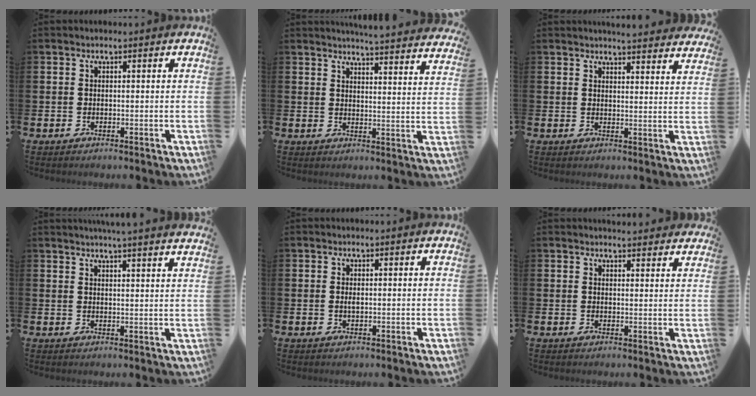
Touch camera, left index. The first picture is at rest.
{"total": 5.0, "force": [4.9, -0.5, 0.4], "torque": [-0.010, -0.037, 0.085]}
{"total": 4.1, "force": [4.1, -0.2, 0.0], "torque": [0.003, -0.028, 0.073]}
{"total": 4.0, "force": [3.8, -1.1, 0.3], "torque": [-0.008, -0.024, 0.068]}
{"total": 0.6, "force": [0.2, 0.1, 0.5], "torque": [-0.009, -0.001, 0.003]}
{"total": 2.8, "force": [2.8, 0.1, -0.2], "torque": [0.010, -0.021, 0.048]}